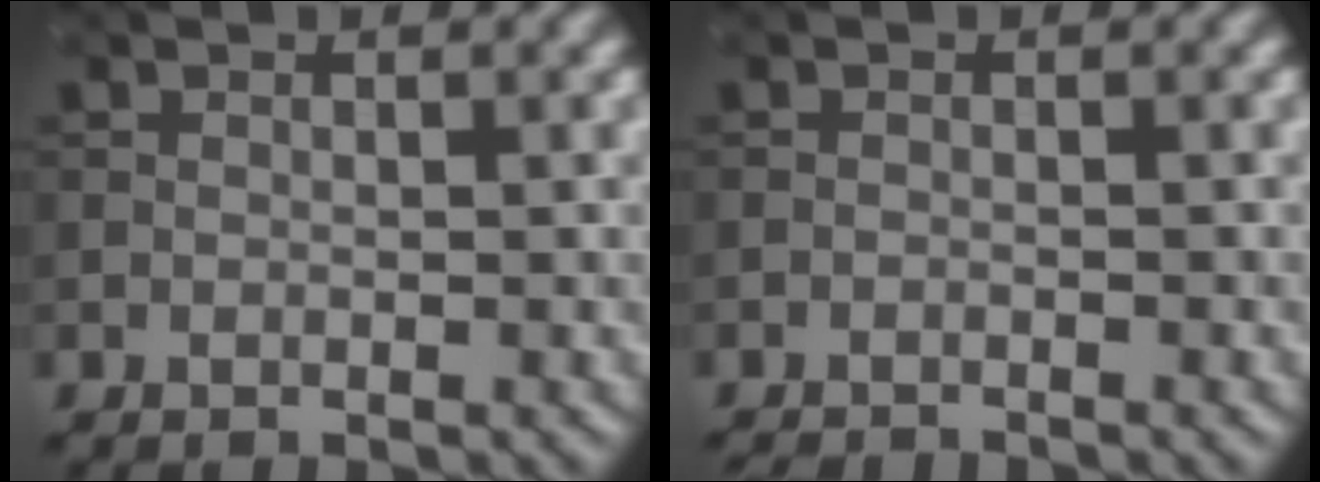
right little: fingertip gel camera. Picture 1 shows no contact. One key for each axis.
{"total": 1.9, "fx": -1.9, "fy": 0.2, "fz": 0.5, "tx": -0.008, "ty": -0.005, "tz": -0.035}